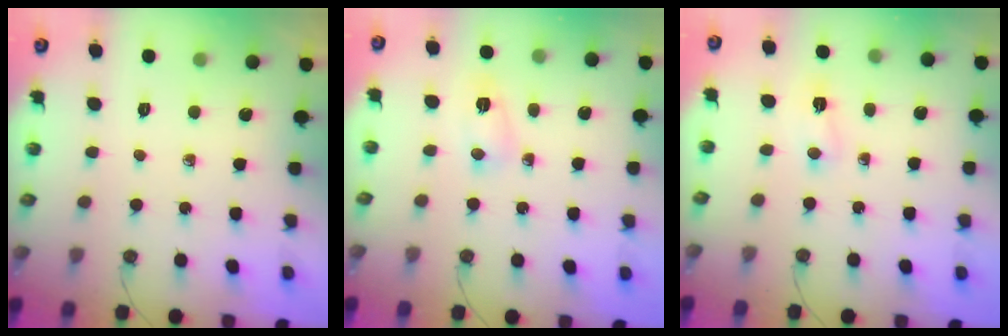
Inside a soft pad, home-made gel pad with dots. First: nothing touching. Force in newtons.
{"total": 3.0, "press": 2.9, "slide": 0.6}
{"total": 2.0, "press": 2.0, "slide": 0.4}